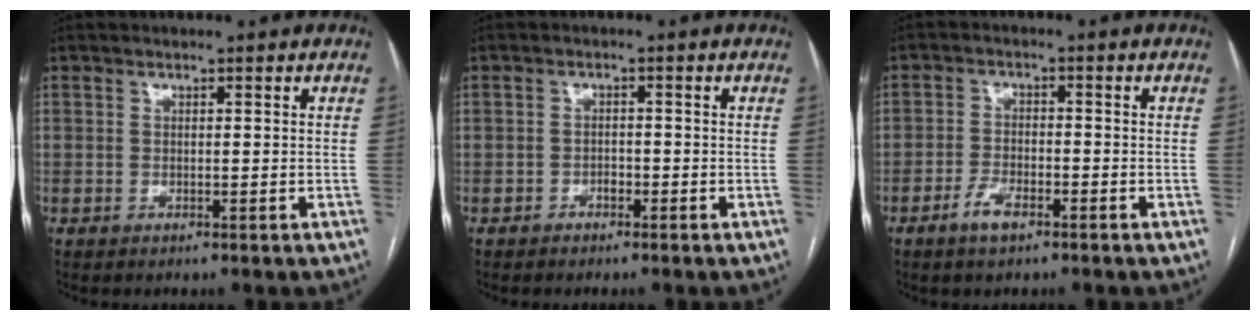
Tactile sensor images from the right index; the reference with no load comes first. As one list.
[{"total": 1.8, "force": [-1.2, 1.3, -0.1], "torque": [0.007, 0.008, -0.026]}, {"total": 3.6, "force": [-2.3, 1.4, 2.3], "torque": [-0.047, 0.003, -0.043]}]